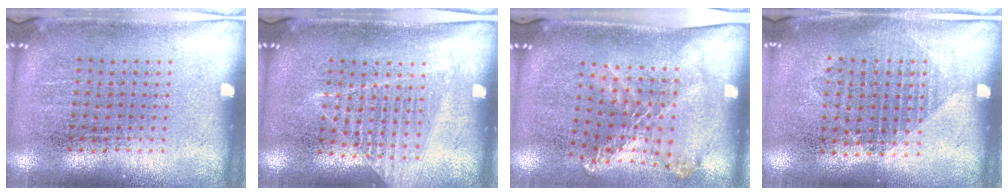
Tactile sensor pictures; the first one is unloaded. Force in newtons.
{"total": 1.2, "press": 1.2, "slide": 0.0}
{"total": 1.7, "press": 1.3, "slide": 1.1}
{"total": 1.0, "press": 0.9, "slide": 0.5}